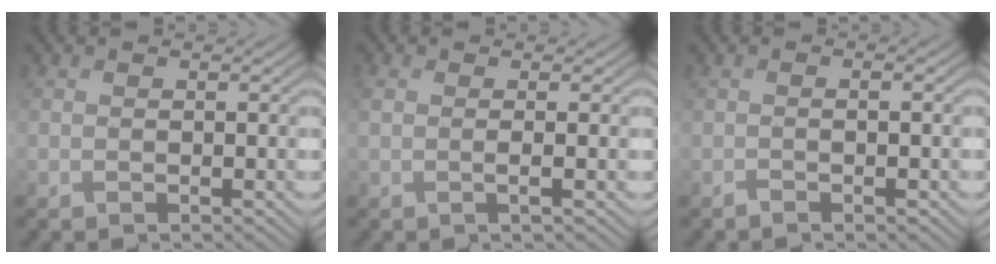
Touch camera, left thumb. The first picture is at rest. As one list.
[{"total": 1.2, "force": [0.4, -0.3, 1.1], "torque": [-0.026, 0.001, 0.004]}, {"total": 1.2, "force": [-0.5, -0.1, 1.0], "torque": [-0.019, 0.003, -0.010]}]